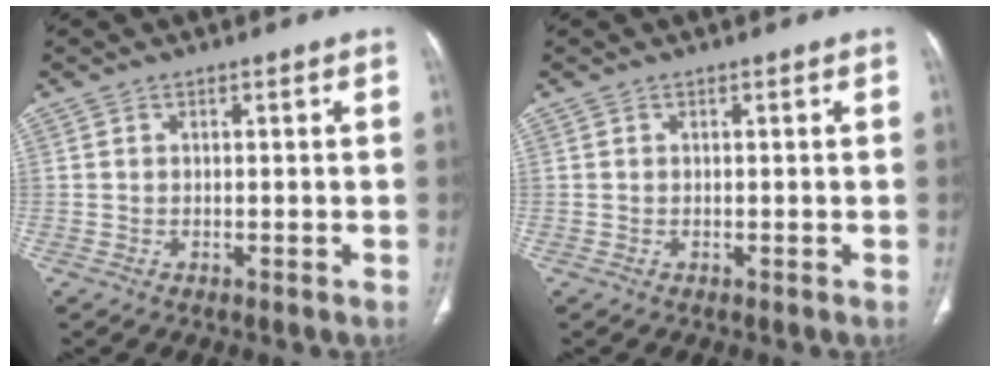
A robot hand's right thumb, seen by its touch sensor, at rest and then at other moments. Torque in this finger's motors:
{"motor_torque": [0.00, 0.00, 0.00, 0.00, 0.00]}